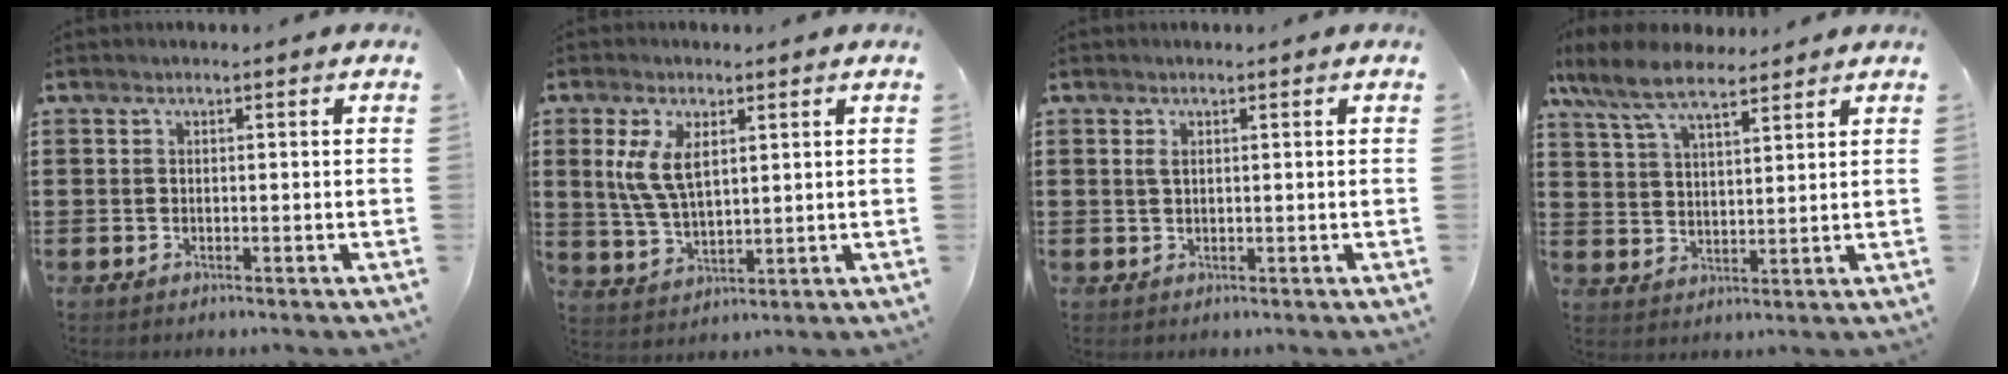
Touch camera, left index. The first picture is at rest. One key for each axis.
{"total": 7.0, "fx": 2.4, "fy": 3.3, "fz": 5.7, "tx": -0.135, "ty": 0.001, "tz": 0.039}
{"total": 1.2, "fx": 0.4, "fy": 0.5, "fz": 1.0, "tx": -0.022, "ty": 0.003, "tz": 0.007}
{"total": 8.7, "fx": 7.0, "fy": 2.6, "fz": 4.6, "tx": -0.110, "ty": -0.012, "tz": 0.130}